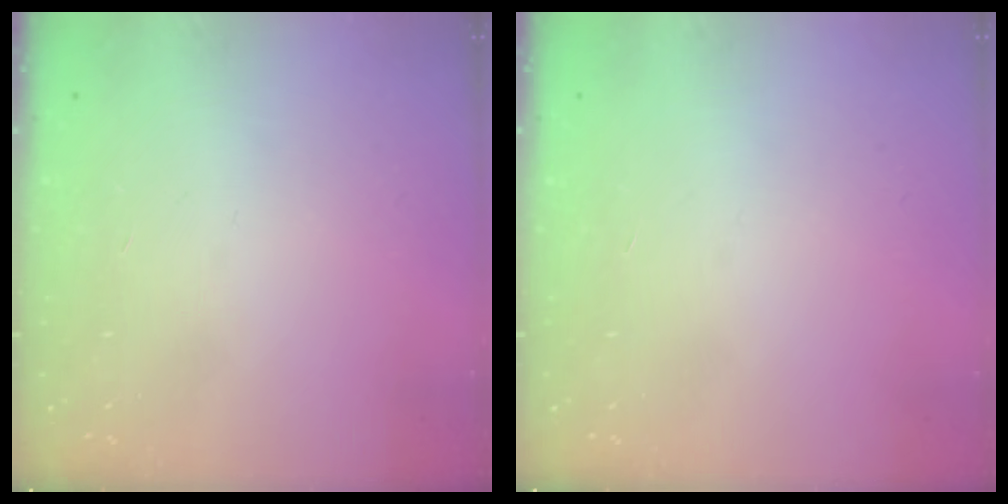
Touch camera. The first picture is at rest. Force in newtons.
{"total": 0.0}